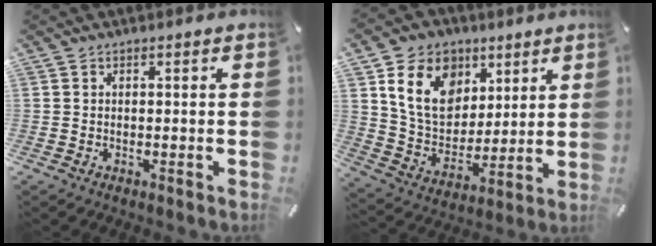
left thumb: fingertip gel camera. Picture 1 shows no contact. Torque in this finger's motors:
{"motor_torque": [2.05, 2.06, 1.39, -1.37, 0.16]}